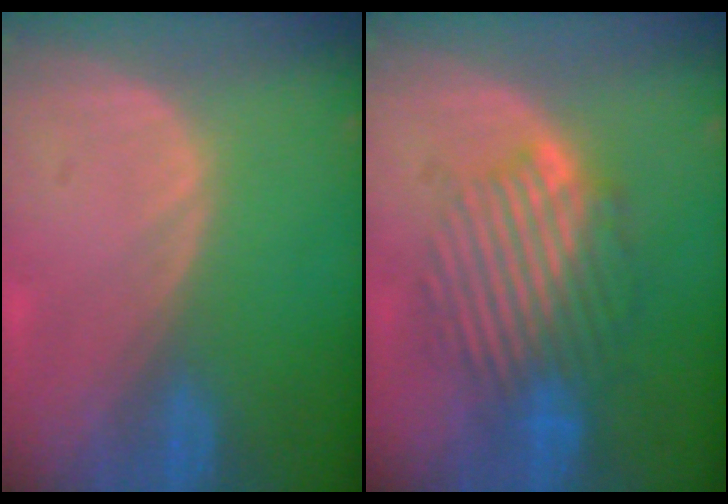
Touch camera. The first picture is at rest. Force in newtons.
{"total": 8.9, "press": 8.5, "slide": 2.8}